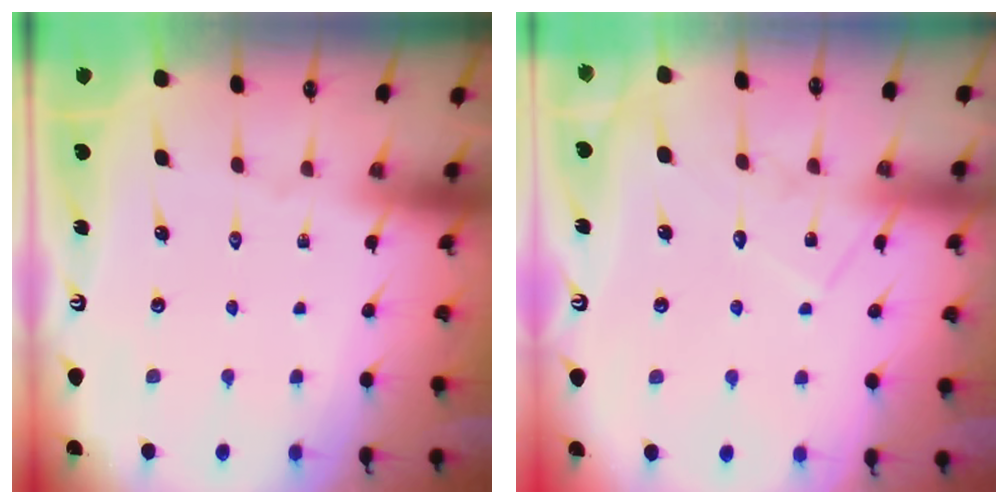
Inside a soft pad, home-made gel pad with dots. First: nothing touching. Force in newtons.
{"total": 9.2, "press": 9.2, "slide": 0.7}